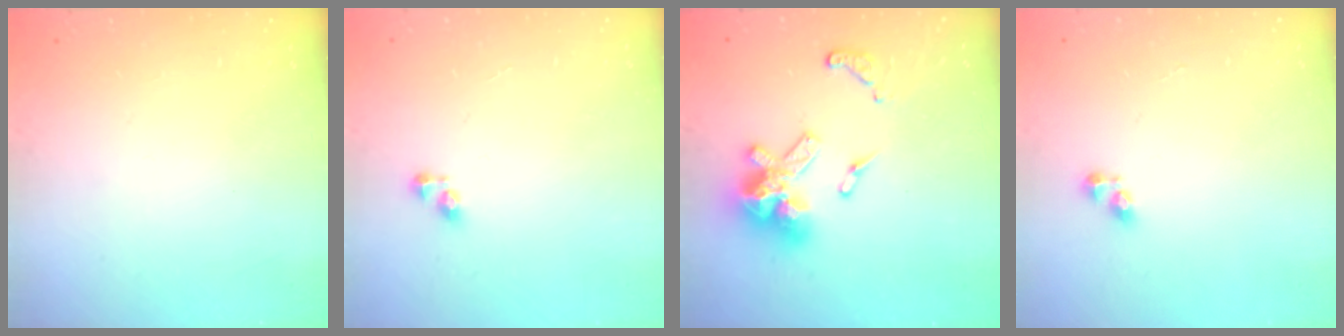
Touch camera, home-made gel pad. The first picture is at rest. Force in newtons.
{"total": 3.8, "press": 3.7, "slide": 0.4}
{"total": 15.8, "press": 15.8, "slide": 1.4}
{"total": 3.5, "press": 3.4, "slide": 0.5}